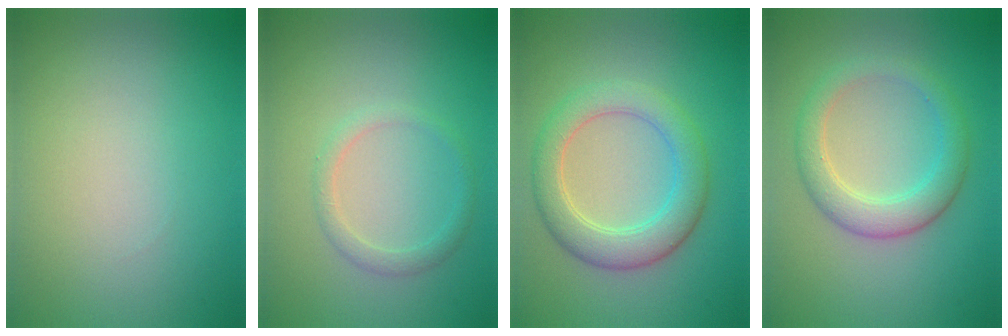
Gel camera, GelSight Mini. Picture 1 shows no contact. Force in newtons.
{"total": 1.5, "press": 1.5, "slide": 0.1}
{"total": 4.7, "press": 4.7, "slide": 0.1}
{"total": 3.8, "press": 3.7, "slide": 0.2}